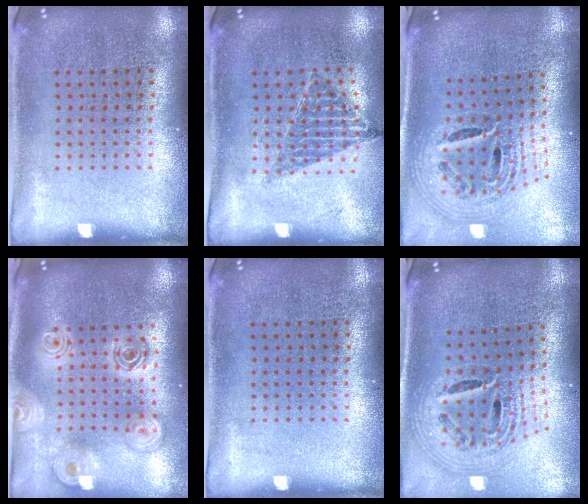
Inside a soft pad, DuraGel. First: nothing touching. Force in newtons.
{"total": 0.9, "press": 0.9, "slide": 0.1}
{"total": 2.2, "press": 1.6, "slide": 1.6}
{"total": 2.4, "press": 1.9, "slide": 1.5}
{"total": 0.0}
{"total": 2.2, "press": 1.6, "slide": 1.6}